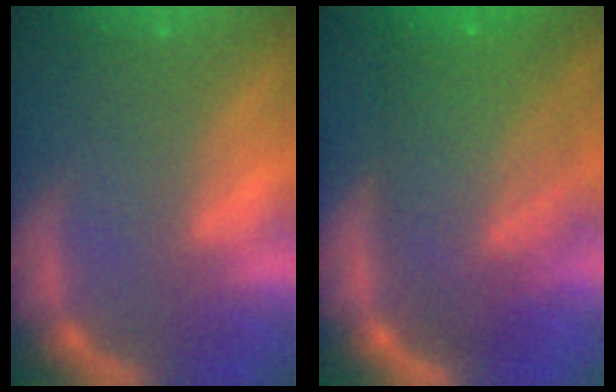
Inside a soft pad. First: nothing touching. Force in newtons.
{"total": 10.0}